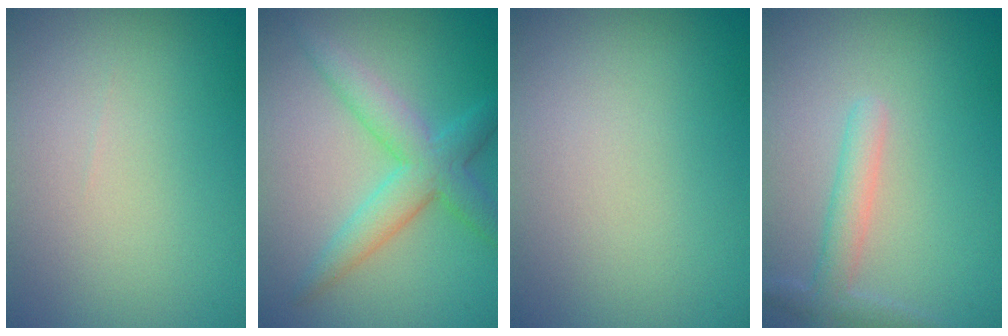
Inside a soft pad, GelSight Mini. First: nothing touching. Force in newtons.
{"total": 4.6, "press": 4.6, "slide": 0.1}
{"total": 0.0}
{"total": 2.4, "press": 2.4, "slide": 0.1}